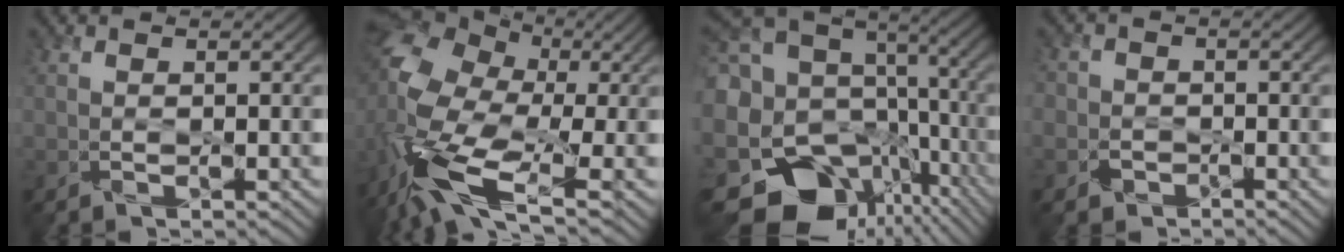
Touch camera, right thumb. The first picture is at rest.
{"total": 18.1, "force": [-4.8, 10.9, 13.6], "torque": [-0.307, -0.013, -0.070]}
{"total": 23.1, "force": [-6.1, 19.5, 10.7], "torque": [-0.230, -0.003, -0.106]}
{"total": 2.6, "force": [-1.0, 2.4, -0.2], "torque": [0.007, -0.002, -0.029]}